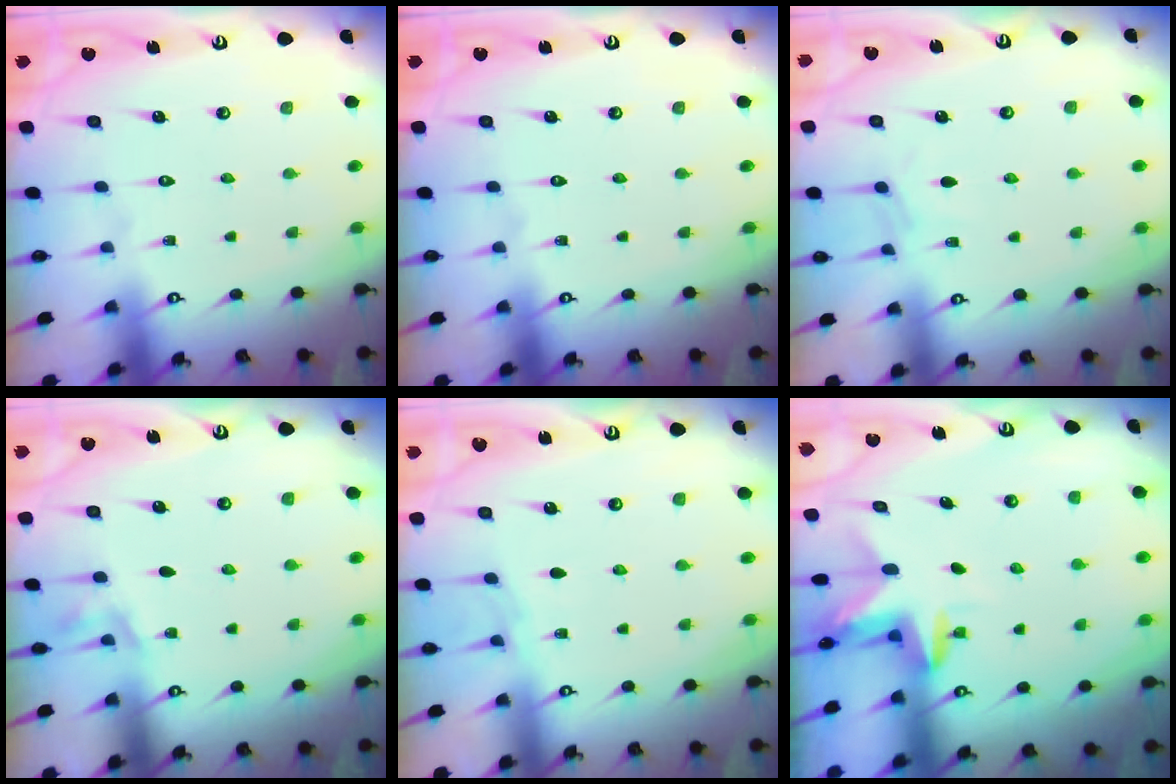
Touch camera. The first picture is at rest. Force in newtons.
{"total": 0.0}
{"total": 4.0, "press": 3.9, "slide": 0.5}
{"total": 2.5, "press": 1.7, "slide": 1.7}
{"total": 2.8, "press": 2.7, "slide": 0.4}
{"total": 3.3, "press": 3.3, "slide": 0.3}